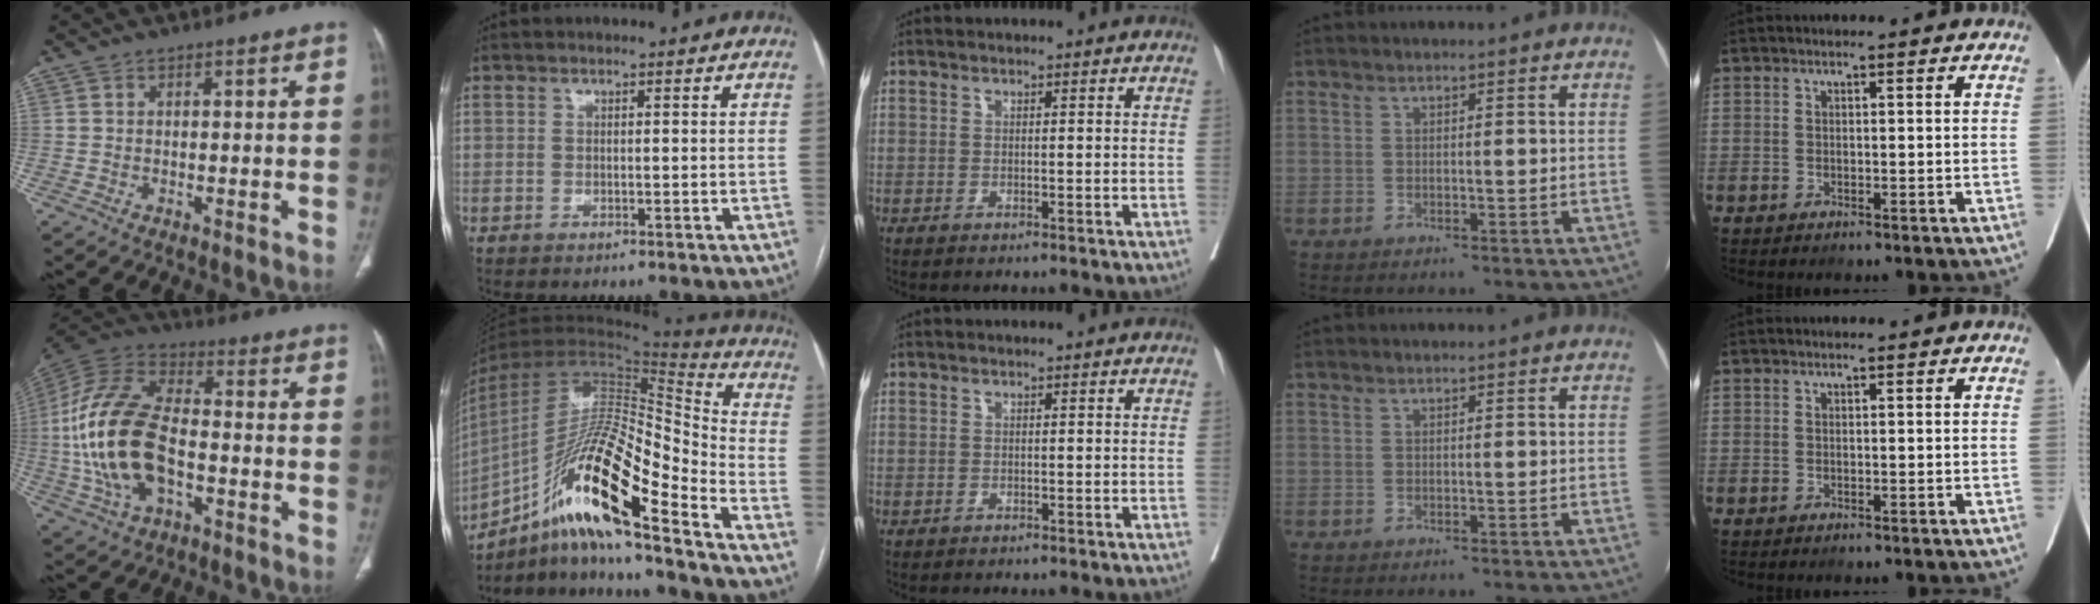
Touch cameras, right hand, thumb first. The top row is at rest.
{"thumb": {"total": 21.2, "force": [-3.3, 11.8, 17.2], "torque": [-0.363, 0.020, -0.061]}, "index": {"total": 19.9, "force": [-11.8, 2.4, 15.9], "torque": [-0.310, 0.000, -0.211]}}